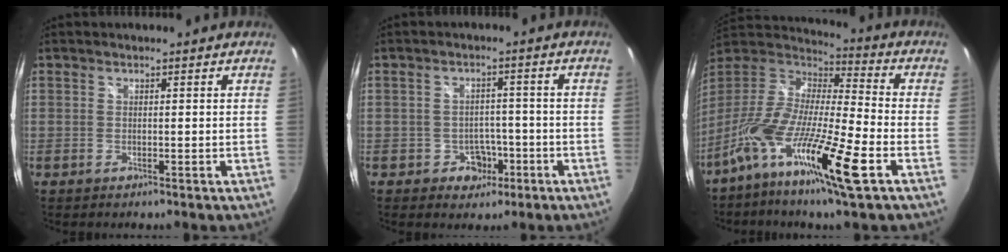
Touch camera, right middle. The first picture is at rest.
{"total": 4.5, "force": [-2.1, 3.8, 1.2], "torque": [-0.032, 0.011, -0.020]}
{"total": 18.9, "force": [-9.9, 2.3, 15.9], "torque": [-0.299, -0.035, -0.195]}